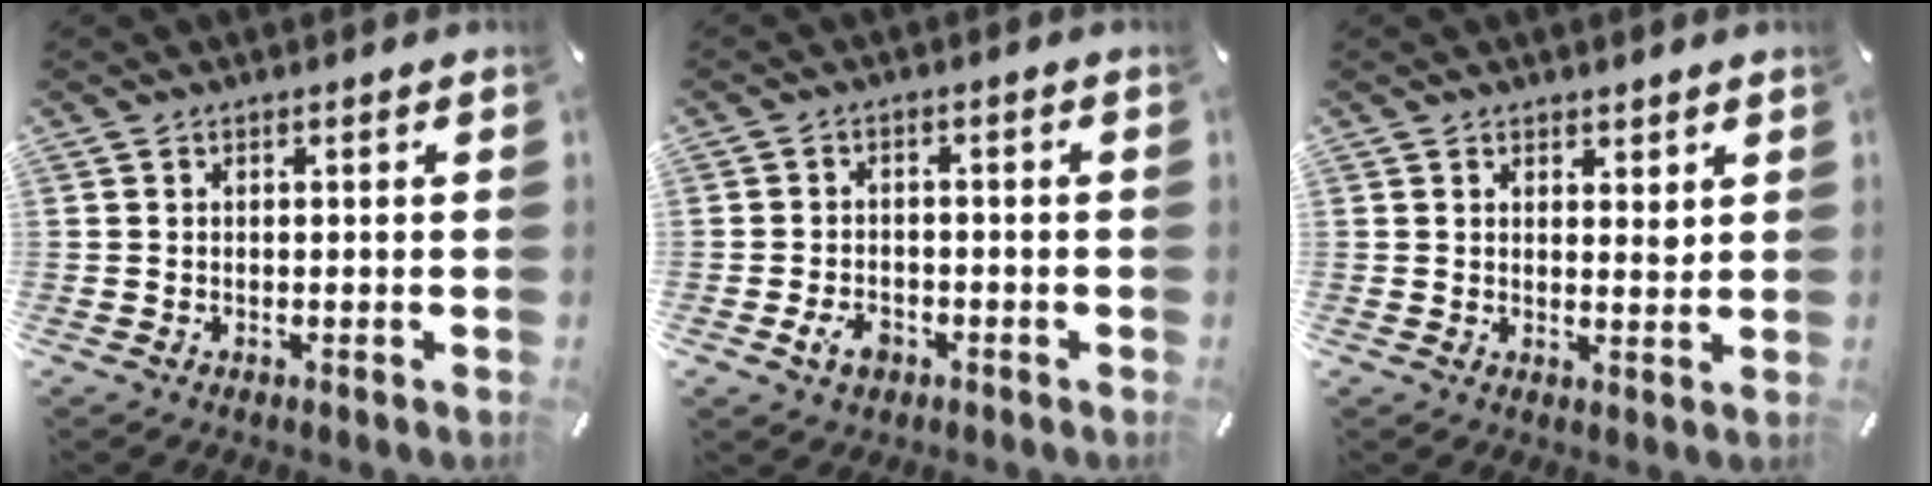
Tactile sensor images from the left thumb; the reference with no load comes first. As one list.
[{"total": 4.6, "force": [-2.2, 3.2, 2.5], "torque": [-0.054, 0.006, -0.041]}, {"total": 3.0, "force": [2.2, 1.7, 1.2], "torque": [-0.001, -0.016, 0.035]}]